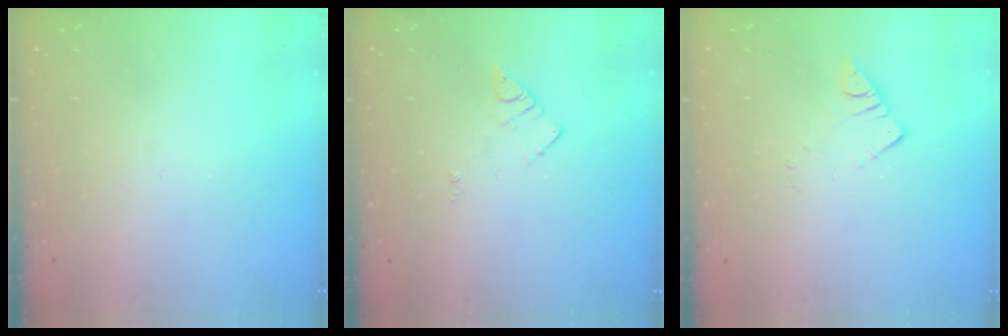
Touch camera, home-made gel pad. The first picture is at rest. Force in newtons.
{"total": 3.3, "press": 3.3, "slide": 0.4}
{"total": 3.3, "press": 3.2, "slide": 0.4}